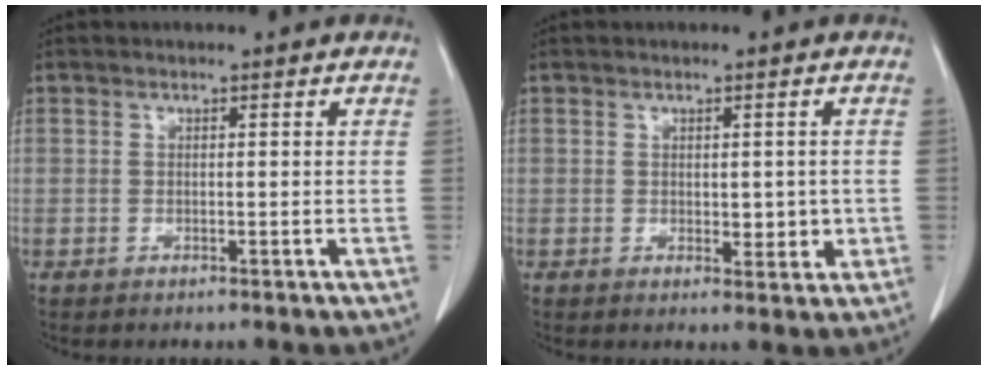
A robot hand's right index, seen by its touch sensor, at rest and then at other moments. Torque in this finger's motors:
{"motor_torque": [0.02, 0.28, 0.03, 0.01]}